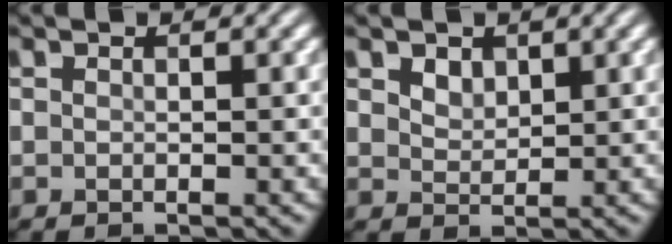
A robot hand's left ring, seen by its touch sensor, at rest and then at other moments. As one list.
[{"total": 1.5, "force": [1.0, 1.0, 0.6], "torque": [-0.013, -0.004, 0.020]}]